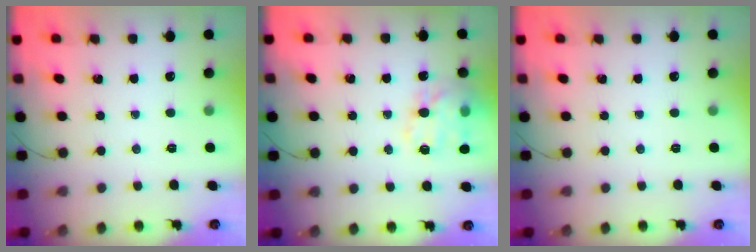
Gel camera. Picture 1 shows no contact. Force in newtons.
{"total": 15.9, "press": 15.8, "slide": 2.3}
{"total": 0.0}